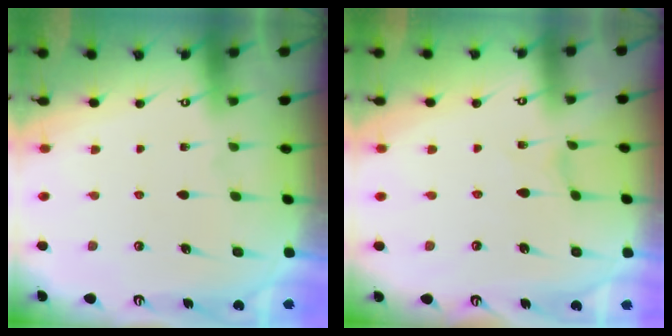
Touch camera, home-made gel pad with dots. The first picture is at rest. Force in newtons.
{"total": 0.0}